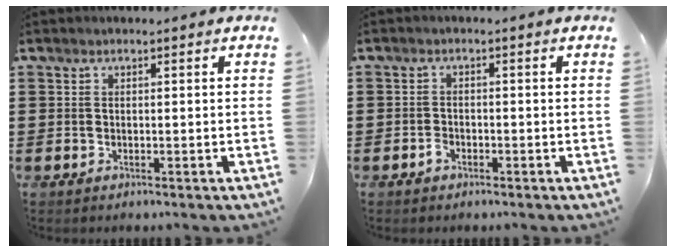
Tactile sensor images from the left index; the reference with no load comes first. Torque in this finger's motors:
{"motor_torque": [0.32, 0.36, 0.03, 0.03]}